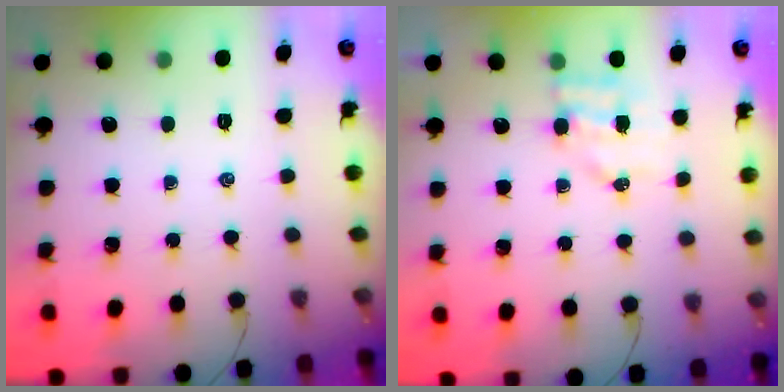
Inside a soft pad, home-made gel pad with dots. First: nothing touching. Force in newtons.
{"total": 4.9, "press": 4.8, "slide": 0.8}